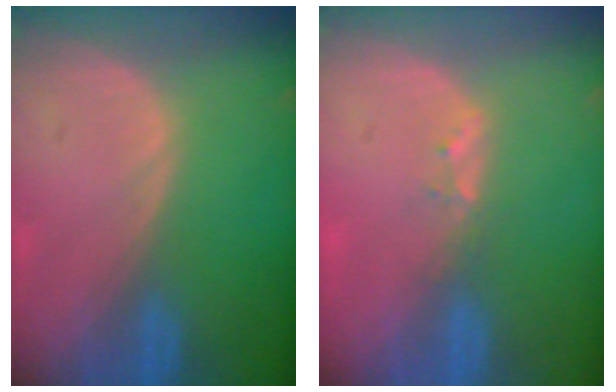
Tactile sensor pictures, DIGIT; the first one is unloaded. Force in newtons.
{"total": 1.7, "press": 1.5, "slide": 0.9}